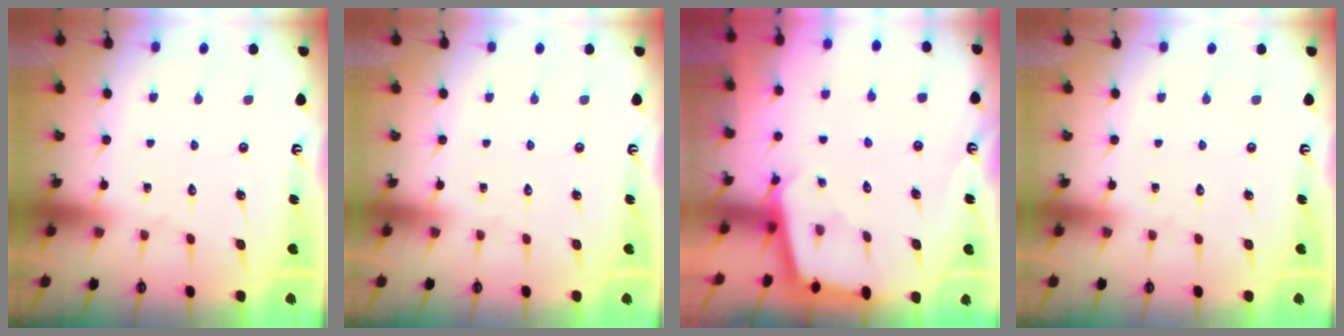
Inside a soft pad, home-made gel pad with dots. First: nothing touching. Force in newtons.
{"total": 0.0}
{"total": 2.3, "press": 2.3, "slide": 0.1}
{"total": 0.0}